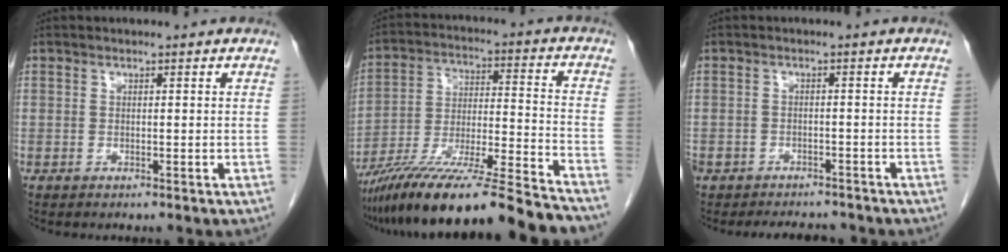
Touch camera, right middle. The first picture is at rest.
{"total": 22.5, "force": [-19.2, -0.4, 11.8], "torque": [-0.194, -0.023, -0.324]}
{"total": 8.3, "force": [-7.0, 3.8, 2.3], "torque": [-0.041, 0.003, -0.090]}